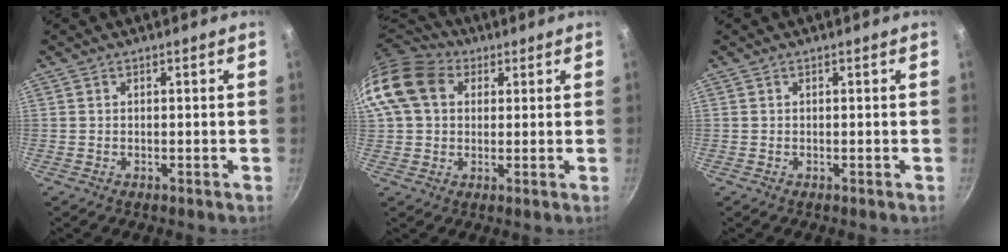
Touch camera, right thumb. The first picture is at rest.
{"total": 13.9, "force": [3.9, 10.8, 7.9], "torque": [-0.142, 0.021, 0.056]}
{"total": 0.0}